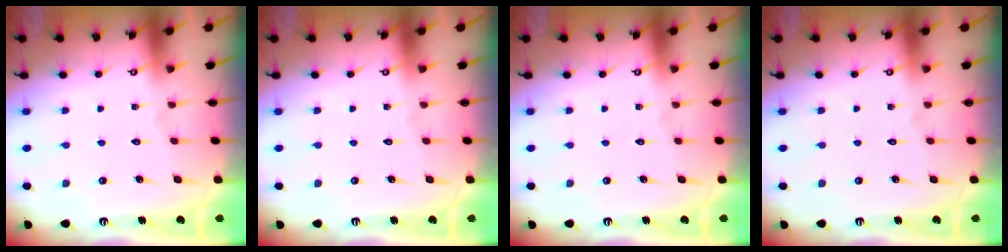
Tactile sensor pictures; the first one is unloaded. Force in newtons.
{"total": 0.0}
{"total": 0.0}
{"total": 0.0}